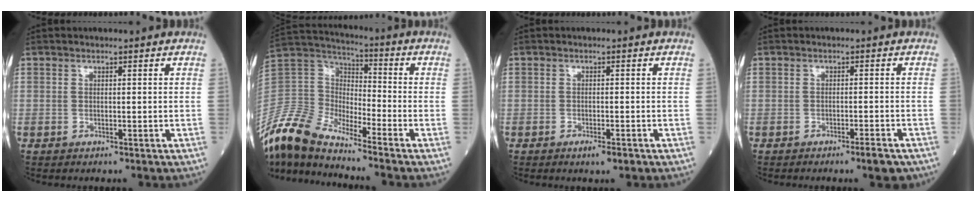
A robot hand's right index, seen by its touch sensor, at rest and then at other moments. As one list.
[{"total": 12.1, "force": [-10.8, 2.4, 4.8], "torque": [-0.122, 0.021, -0.218]}, {"total": 1.9, "force": [-1.2, 0.3, 1.5], "torque": [-0.017, -0.001, -0.018]}, {"total": 2.7, "force": [-1.9, 0.2, 2.0], "torque": [-0.024, -0.002, -0.024]}]